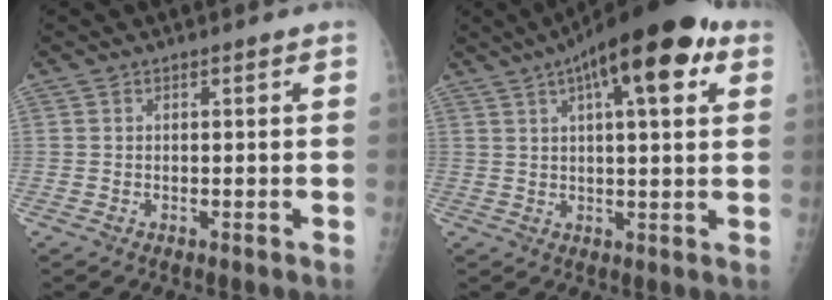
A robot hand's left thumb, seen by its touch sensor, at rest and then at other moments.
{"total": 16.9, "force": [7.6, 5.4, 14.0], "torque": [-0.194, 0.008, 0.107]}